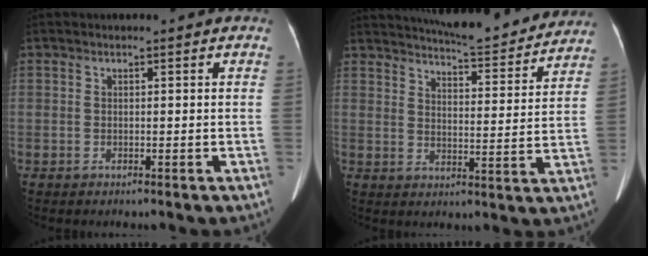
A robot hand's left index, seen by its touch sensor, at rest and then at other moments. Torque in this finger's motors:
{"motor_torque": [0.31, -0.56, 0.07, 0.06]}